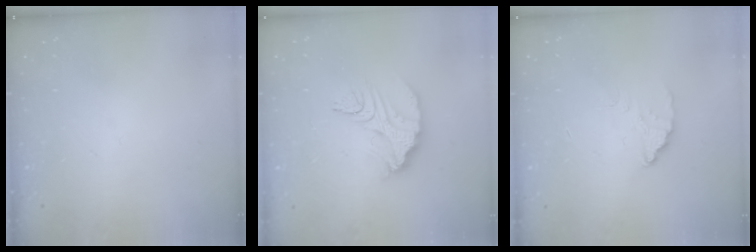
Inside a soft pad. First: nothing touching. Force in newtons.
{"total": 9.5, "press": 9.5, "slide": 0.4}
{"total": 2.2, "press": 2.2, "slide": 0.2}